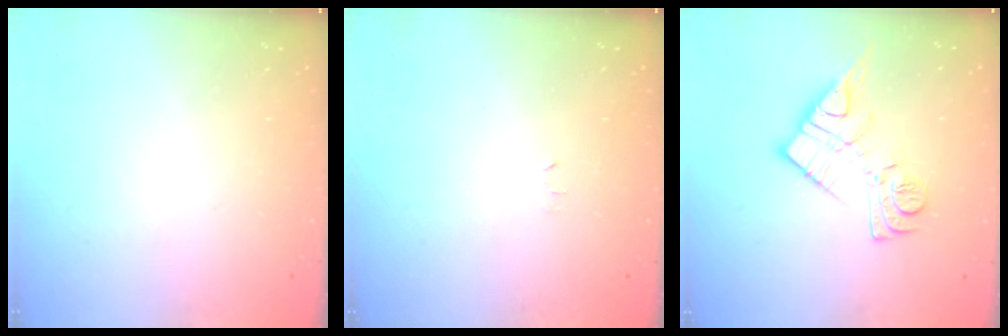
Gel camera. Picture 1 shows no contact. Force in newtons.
{"total": 2.4, "press": 2.4, "slide": 0.4}
{"total": 13.5, "press": 13.5, "slide": 0.8}